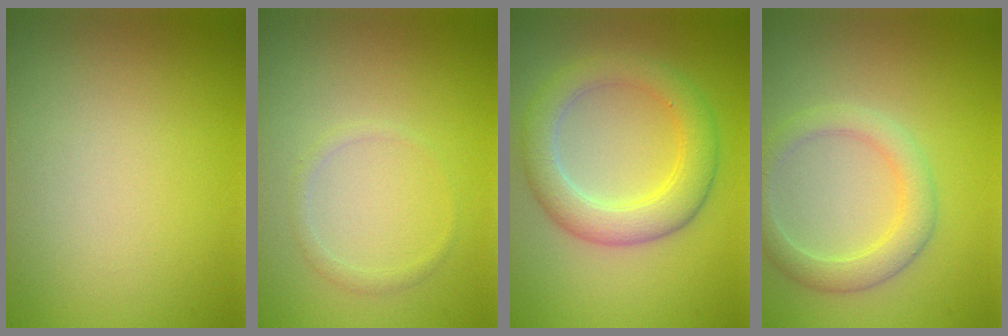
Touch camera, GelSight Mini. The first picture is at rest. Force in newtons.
{"total": 1.0, "press": 1.0, "slide": 0.1}
{"total": 5.1, "press": 5.0, "slide": 0.3}
{"total": 3.2, "press": 3.2, "slide": 0.1}